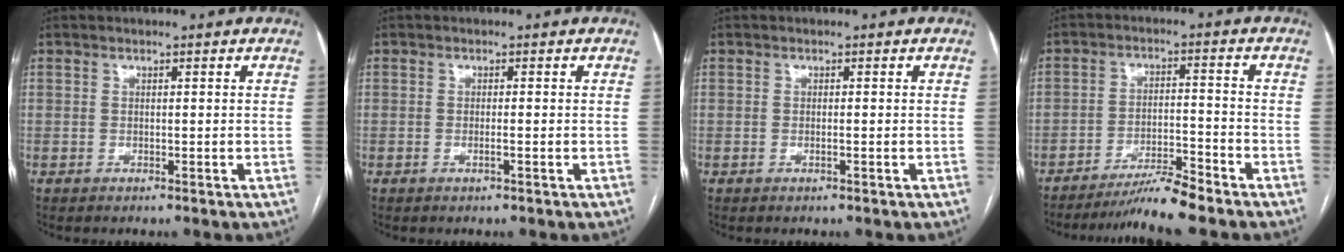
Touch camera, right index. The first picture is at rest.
{"total": 1.0, "force": [-0.4, 0.0, 0.9], "torque": [-0.019, 0.000, -0.007]}
{"total": 0.6, "force": [-0.2, 0.0, 0.5], "torque": [-0.009, 0.000, -0.003]}
{"total": 6.5, "force": [-5.9, -0.8, 2.8], "torque": [-0.044, -0.013, -0.104]}